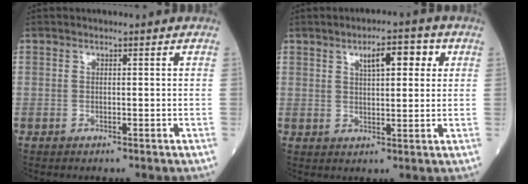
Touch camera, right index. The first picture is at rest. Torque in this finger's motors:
{"motor_torque": [0.29, 0.08, 0.10, 0.02]}